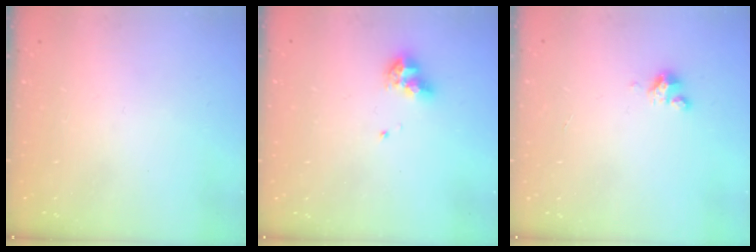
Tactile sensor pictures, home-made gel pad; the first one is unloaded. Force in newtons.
{"total": 8.5, "press": 8.4, "slide": 0.9}
{"total": 2.5, "press": 2.5, "slide": 0.2}